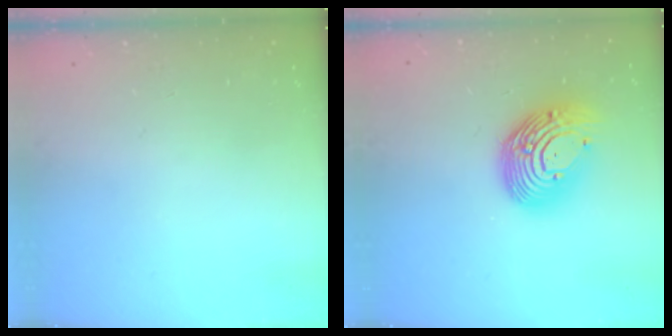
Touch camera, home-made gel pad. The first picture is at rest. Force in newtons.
{"total": 16.1, "press": 16.0, "slide": 2.0}